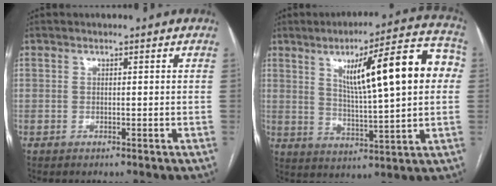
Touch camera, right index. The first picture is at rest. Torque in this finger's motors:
{"motor_torque": [1.36, 0.78, 1.02, 0.21]}